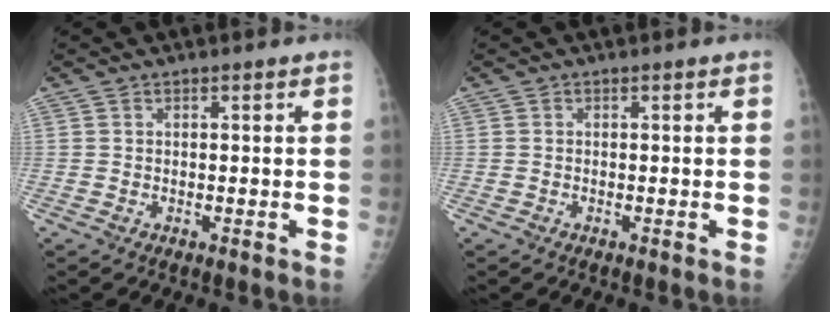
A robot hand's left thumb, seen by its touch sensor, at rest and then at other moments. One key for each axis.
{"total": 0.0}